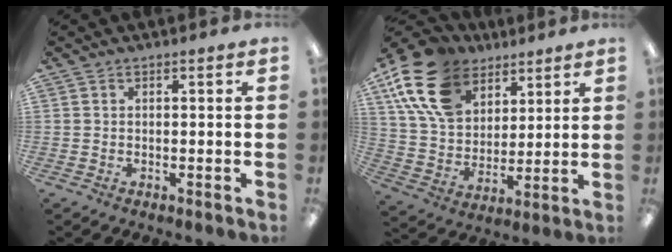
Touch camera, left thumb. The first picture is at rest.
{"total": 19.0, "force": [10.9, 12.2, 9.8], "torque": [-0.214, -0.039, 0.207]}